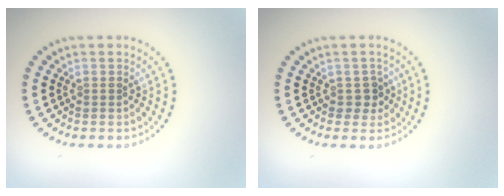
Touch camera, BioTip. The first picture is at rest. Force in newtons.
{"total": 1.5, "press": 1.4, "slide": 0.6}